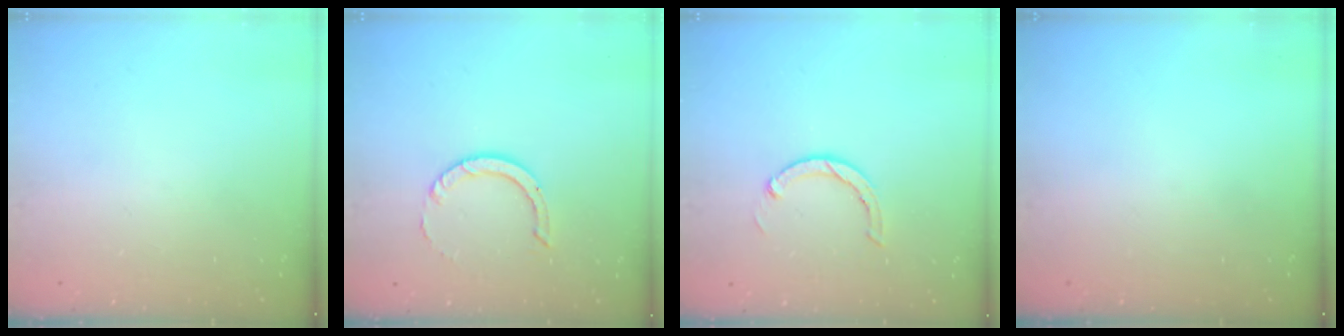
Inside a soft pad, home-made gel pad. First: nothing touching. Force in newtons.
{"total": 5.3, "press": 5.3, "slide": 0.1}
{"total": 3.0, "press": 3.0, "slide": 0.1}
{"total": 0.0}